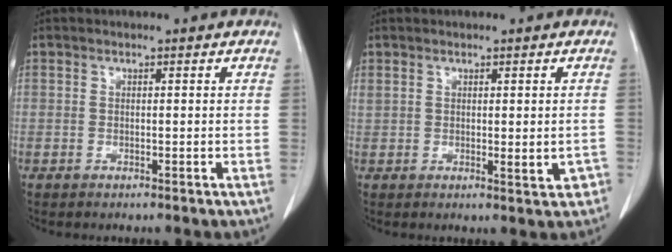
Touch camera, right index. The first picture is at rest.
{"total": 3.6, "force": [0.0, 1.5, 3.2], "torque": [-0.047, 0.006, 0.015]}